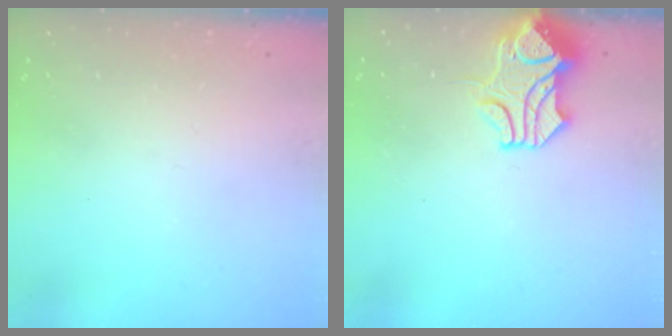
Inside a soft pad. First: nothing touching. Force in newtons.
{"total": 1.6, "press": 1.0, "slide": 1.2}